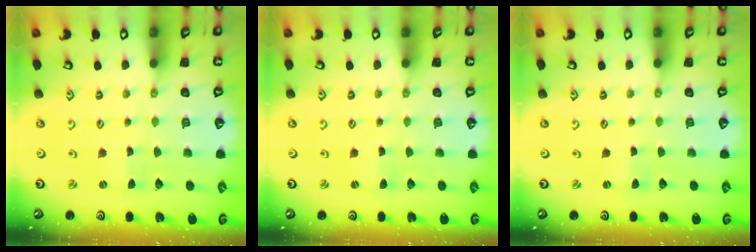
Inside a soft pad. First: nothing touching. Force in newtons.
{"total": 1.5, "press": 1.4, "slide": 0.2}
{"total": 0.0}